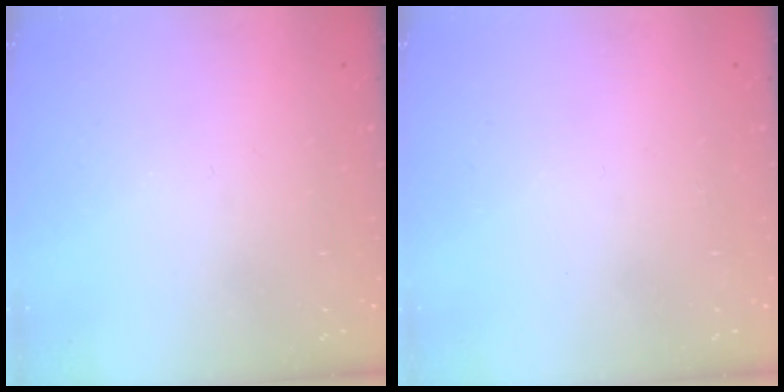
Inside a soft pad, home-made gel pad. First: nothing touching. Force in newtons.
{"total": 1.6, "press": 1.6, "slide": 0.1}